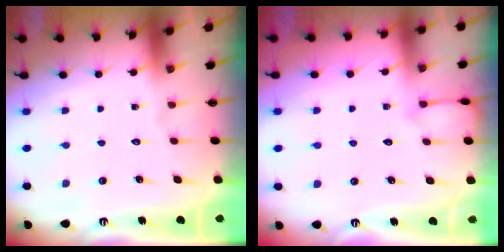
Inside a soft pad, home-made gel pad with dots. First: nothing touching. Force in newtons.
{"total": 3.4, "press": 3.4, "slide": 0.4}